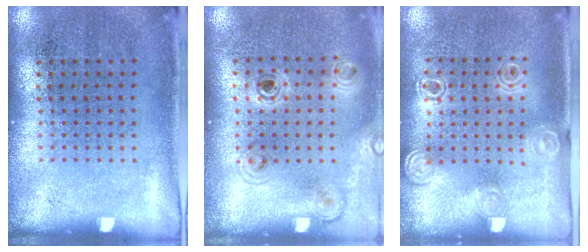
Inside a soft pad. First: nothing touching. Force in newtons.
{"total": 1.1, "press": 1.1, "slide": 0.3}
{"total": 1.3, "press": 1.2, "slide": 0.3}